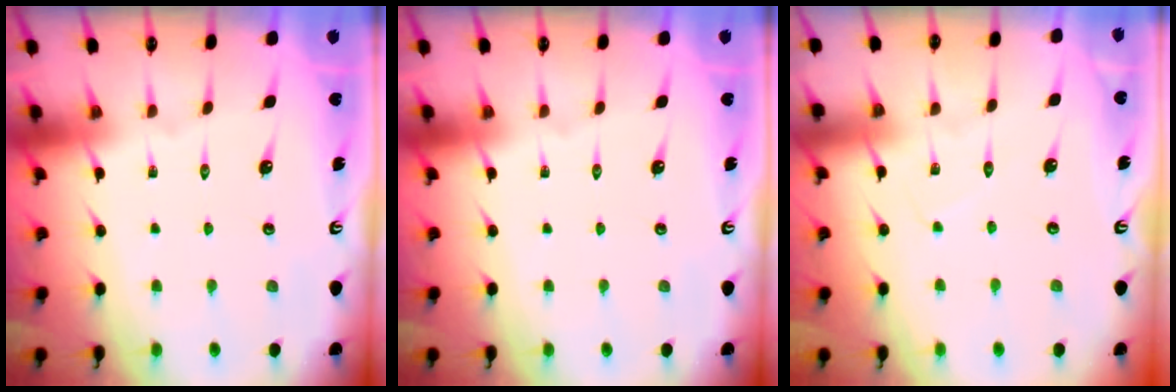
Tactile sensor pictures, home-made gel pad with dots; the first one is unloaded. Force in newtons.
{"total": 0.0}
{"total": 3.9, "press": 3.9, "slide": 0.4}